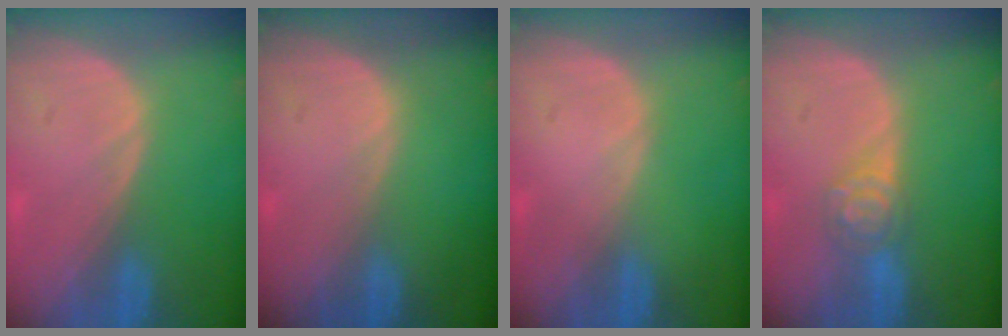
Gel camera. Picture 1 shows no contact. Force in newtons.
{"total": 0.0}
{"total": 0.0}
{"total": 4.1, "press": 4.0, "slide": 0.8}